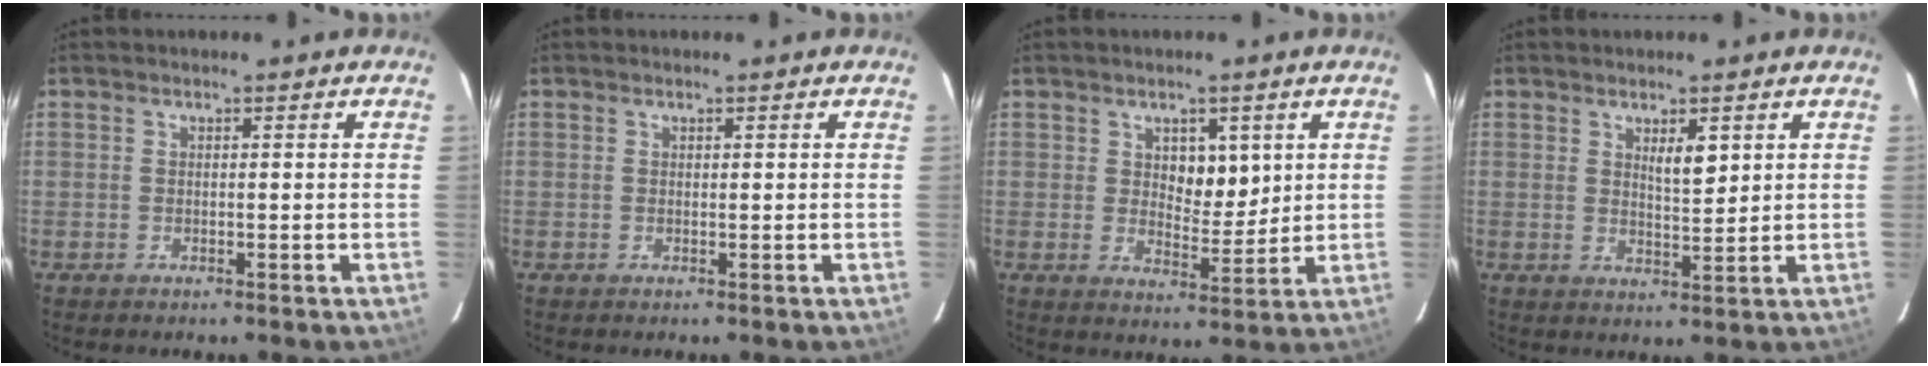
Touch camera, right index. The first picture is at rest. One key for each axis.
{"total": 0.0}
{"total": 5.4, "fx": 2.0, "fy": 3.0, "fz": 4.0, "tx": -0.056, "ty": -0.001, "tz": 0.036}
{"total": 3.5, "fx": 1.6, "fy": 0.9, "fz": 2.9, "tx": -0.051, "ty": -0.004, "tz": 0.031}